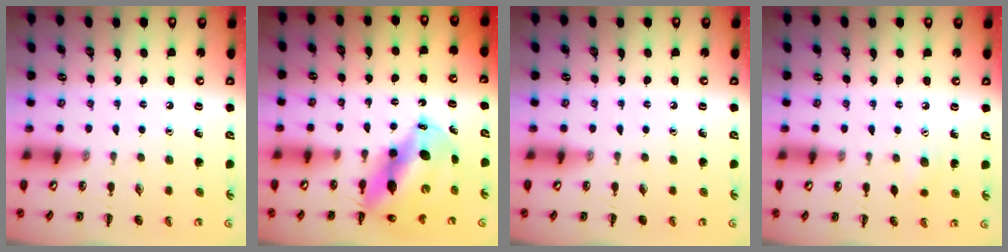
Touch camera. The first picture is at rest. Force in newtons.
{"total": 12.6, "press": 12.1, "slide": 3.2}
{"total": 0.0}
{"total": 4.5, "press": 4.3, "slide": 1.1}